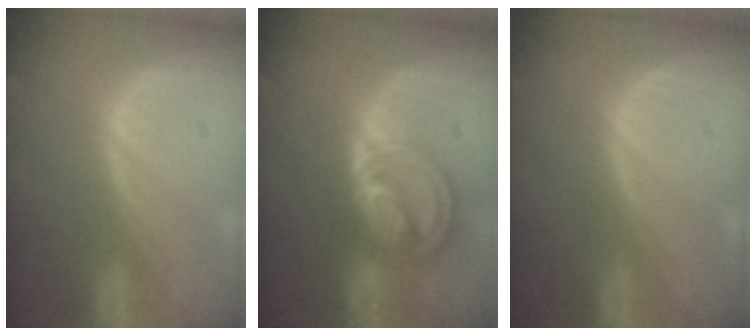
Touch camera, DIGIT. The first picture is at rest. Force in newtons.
{"total": 8.7, "press": 7.4, "slide": 4.6}
{"total": 0.0}